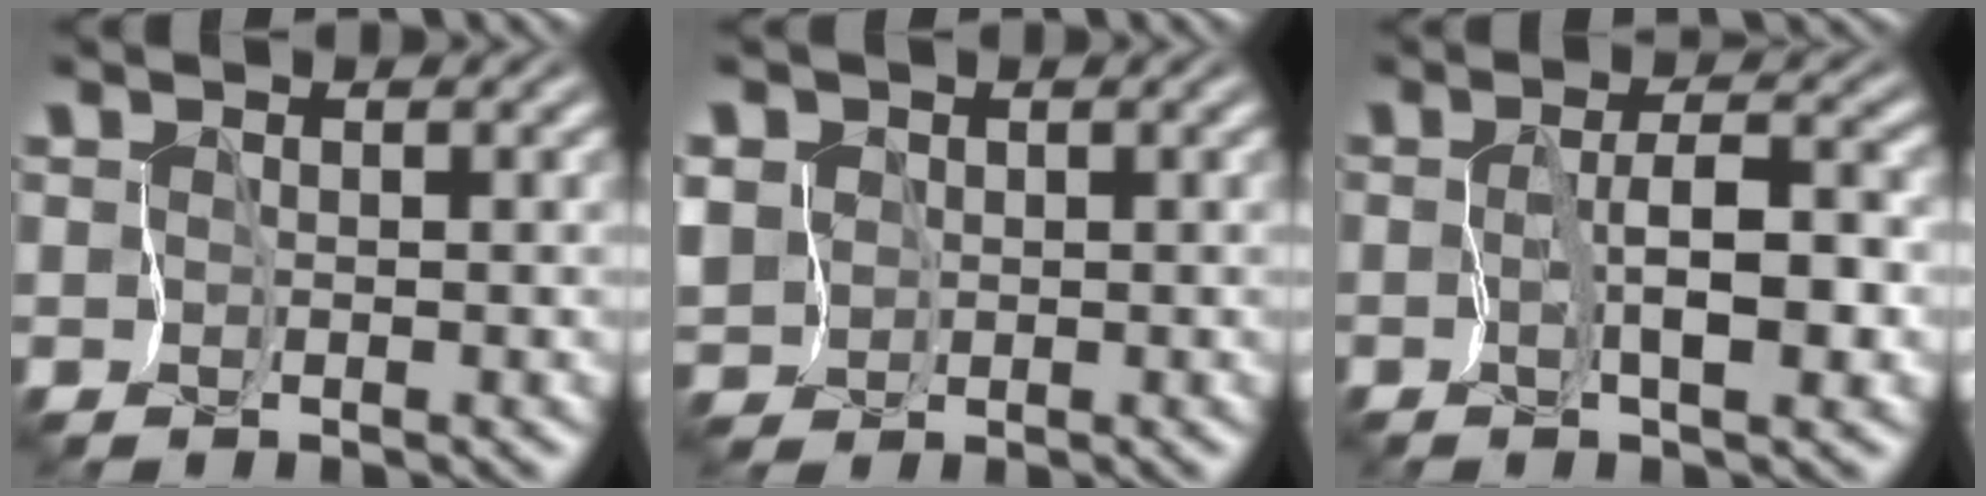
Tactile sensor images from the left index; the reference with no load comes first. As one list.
[{"total": 3.0, "force": [0.1, 2.9, 0.9], "torque": [-0.040, 0.007, 0.004]}, {"total": 4.3, "force": [-1.0, 1.4, 3.9], "torque": [-0.064, -0.002, -0.020]}]